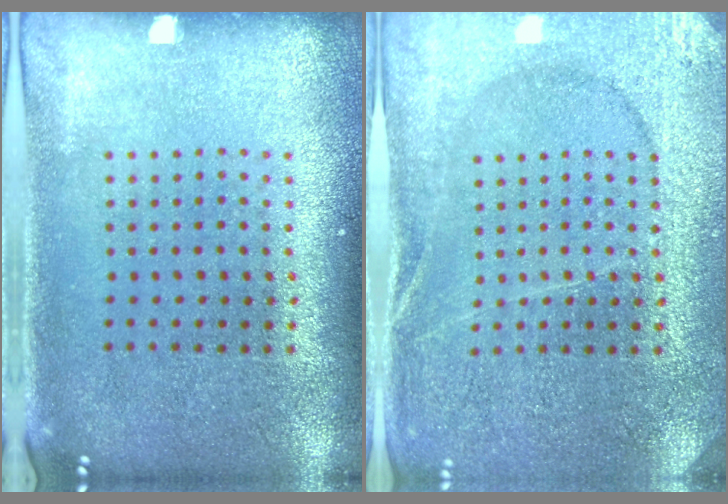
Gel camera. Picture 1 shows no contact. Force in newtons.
{"total": 3.0, "press": 2.9, "slide": 0.4}